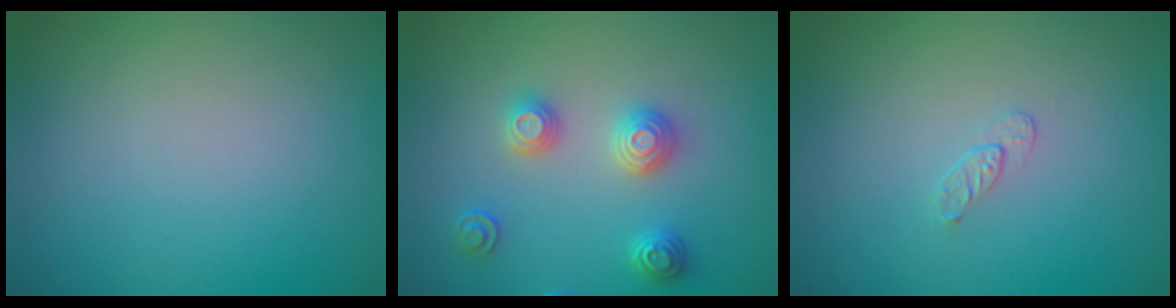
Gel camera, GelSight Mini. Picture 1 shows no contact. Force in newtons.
{"total": 2.8, "press": 2.8, "slide": 0.2}
{"total": 0.8, "press": 0.5, "slide": 0.7}